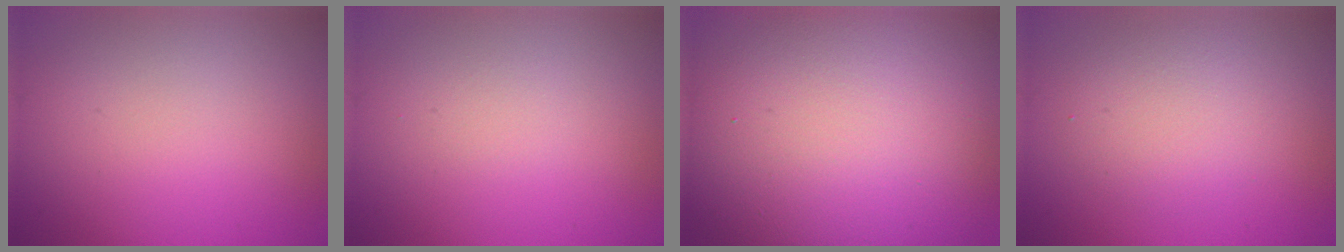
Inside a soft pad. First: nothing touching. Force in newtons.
{"total": 0.6, "press": 0.6, "slide": 0.0}
{"total": 18.0, "press": 17.9, "slide": 1.8}
{"total": 2.9, "press": 2.8, "slide": 0.3}